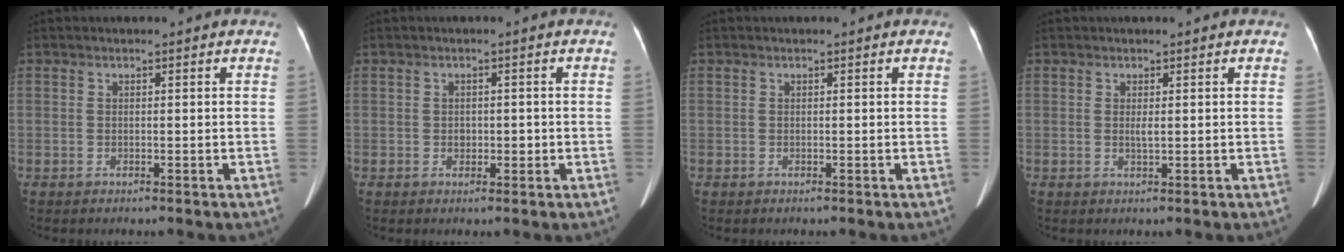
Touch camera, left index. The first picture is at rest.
{"total": 1.7, "force": [-0.3, 1.3, 1.1], "torque": [-0.017, 0.004, 0.000]}
{"total": 0.0}
{"total": 1.0, "force": [0.1, 0.2, 1.0], "torque": [-0.021, -0.003, 0.004]}